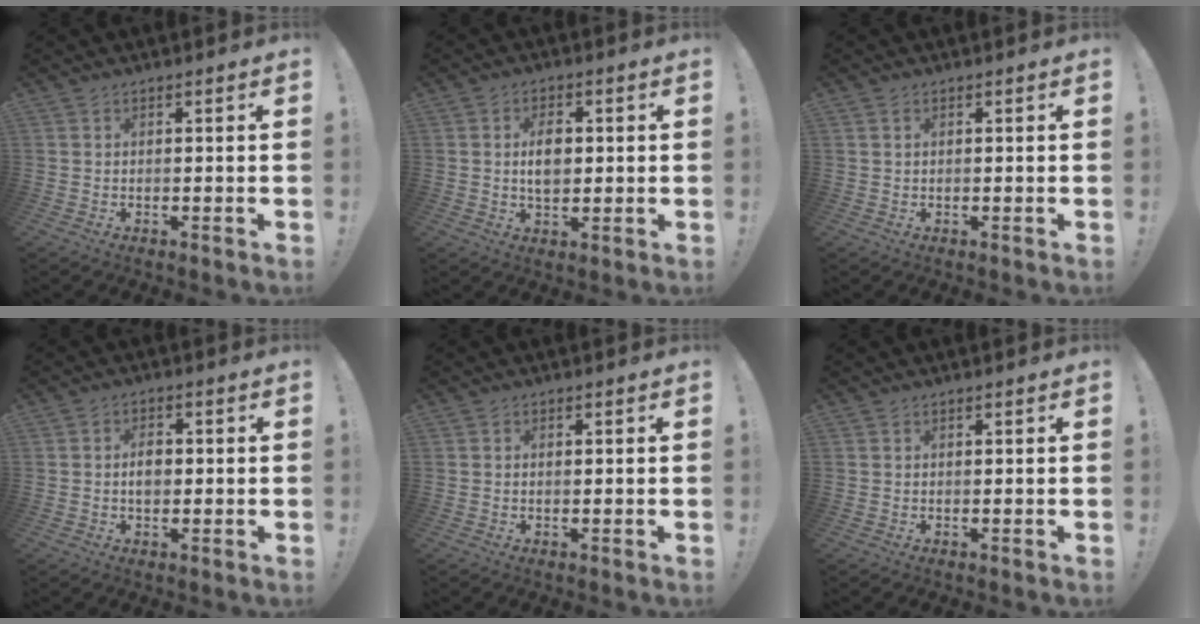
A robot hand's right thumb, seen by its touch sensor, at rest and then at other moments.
{"total": 6.8, "force": [0.9, 4.5, 5.0], "torque": [-0.074, -0.001, 0.011]}
{"total": 0.7, "force": [0.5, 0.4, 0.3], "torque": [-0.008, 0.001, 0.010]}
{"total": 4.0, "force": [0.0, 2.8, 2.8], "torque": [-0.031, 0.001, -0.006]}
{"total": 0.5, "force": [0.2, 0.4, 0.3], "torque": [-0.007, 0.002, 0.004]}
{"total": 0.0}